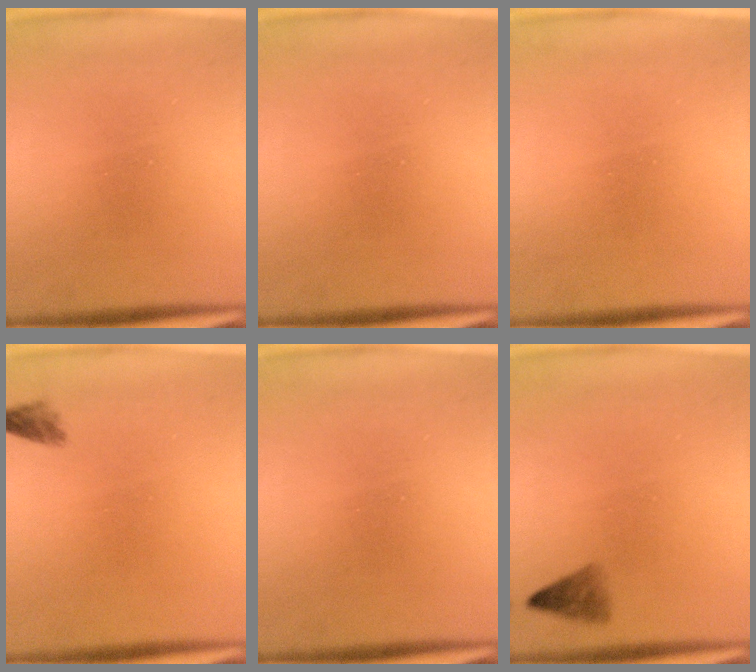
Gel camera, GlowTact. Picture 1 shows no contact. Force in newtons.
{"total": 0.0}
{"total": 1.6}
{"total": 1.6}
{"total": 0.0}
{"total": 1.0}